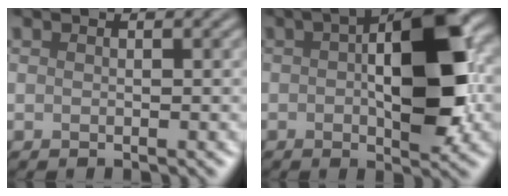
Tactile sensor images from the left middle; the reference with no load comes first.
{"total": 9.3, "force": [0.0, 3.2, 8.7], "torque": [-0.131, 0.012, 0.012]}